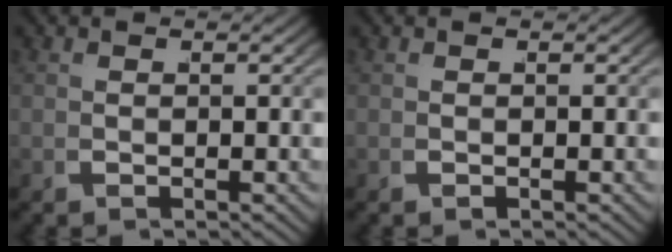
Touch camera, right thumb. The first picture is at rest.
{"total": 0.0}